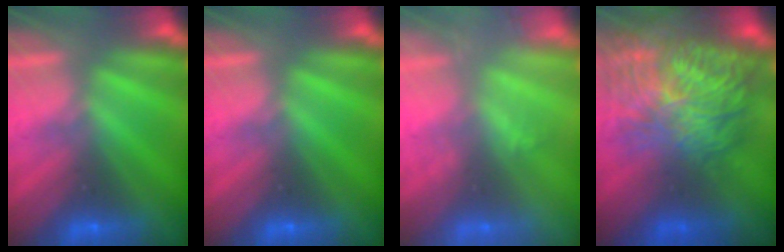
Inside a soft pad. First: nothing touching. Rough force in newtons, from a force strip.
{"total": 0.0}
{"total": 1.7}
{"total": 11.2}